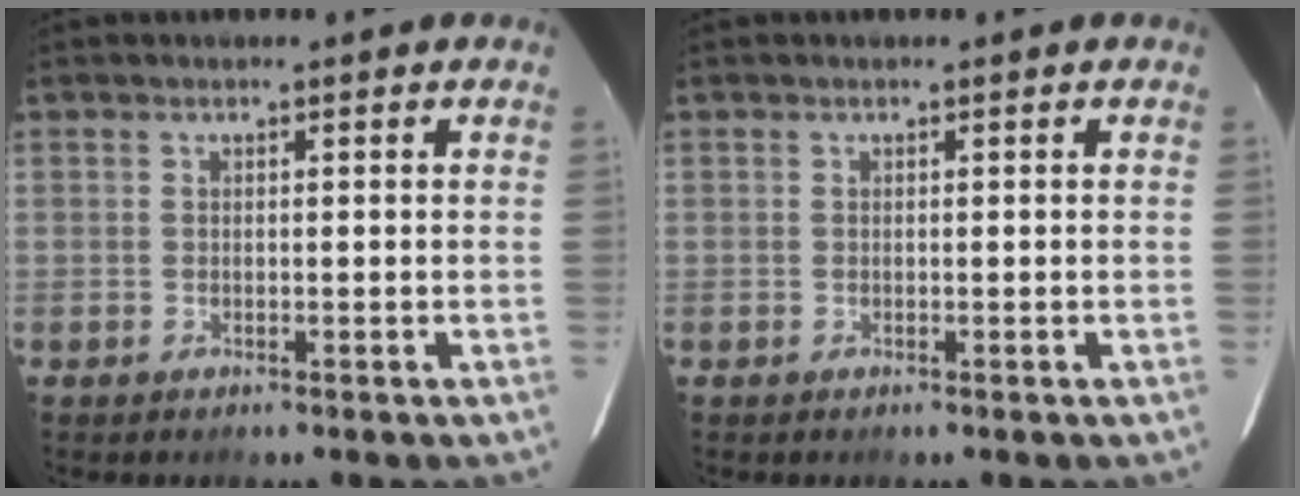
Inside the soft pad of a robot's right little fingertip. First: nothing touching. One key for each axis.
{"total": 0.0}